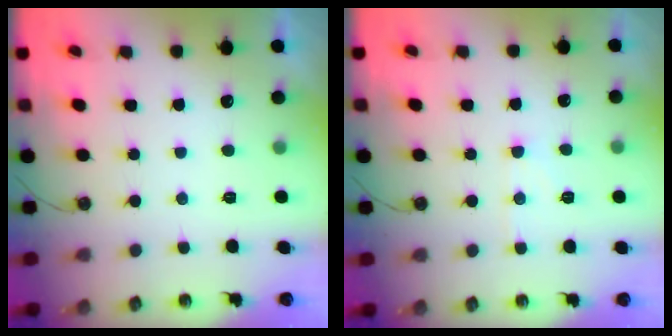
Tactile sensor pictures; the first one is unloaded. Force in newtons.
{"total": 6.3, "press": 6.2, "slide": 0.8}